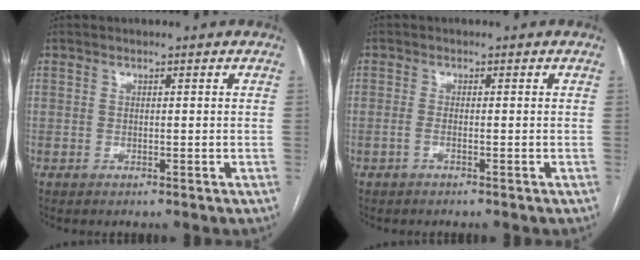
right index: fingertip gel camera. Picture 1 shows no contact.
{"total": 1.0, "force": [-0.5, -0.1, 0.8], "torque": [-0.015, 0.001, -0.013]}